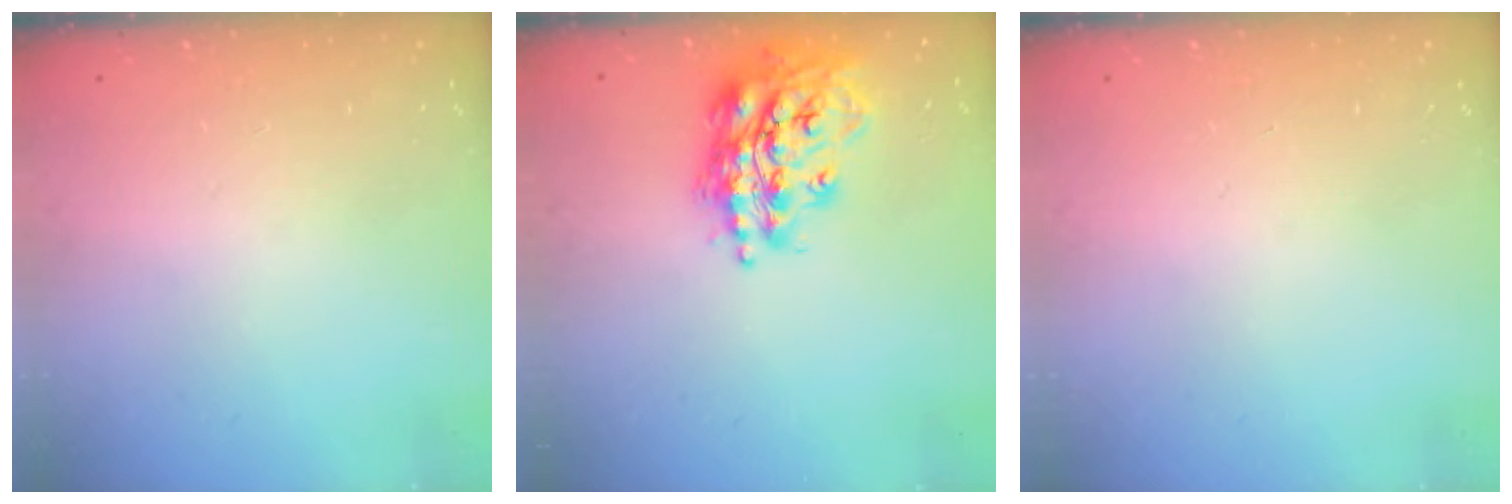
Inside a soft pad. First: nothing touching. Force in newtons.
{"total": 17.7, "press": 17.6, "slide": 1.5}
{"total": 0.0}